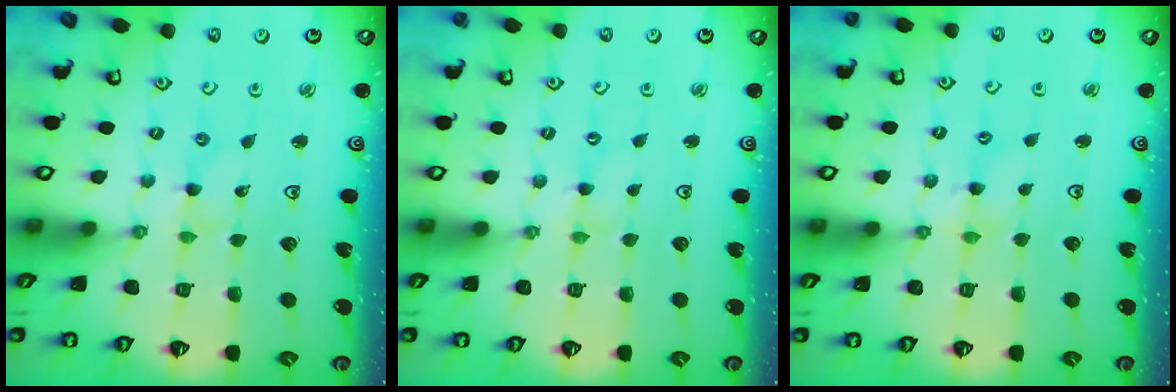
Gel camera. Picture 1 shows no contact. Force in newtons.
{"total": 0.0}
{"total": 3.7, "press": 3.7, "slide": 0.4}